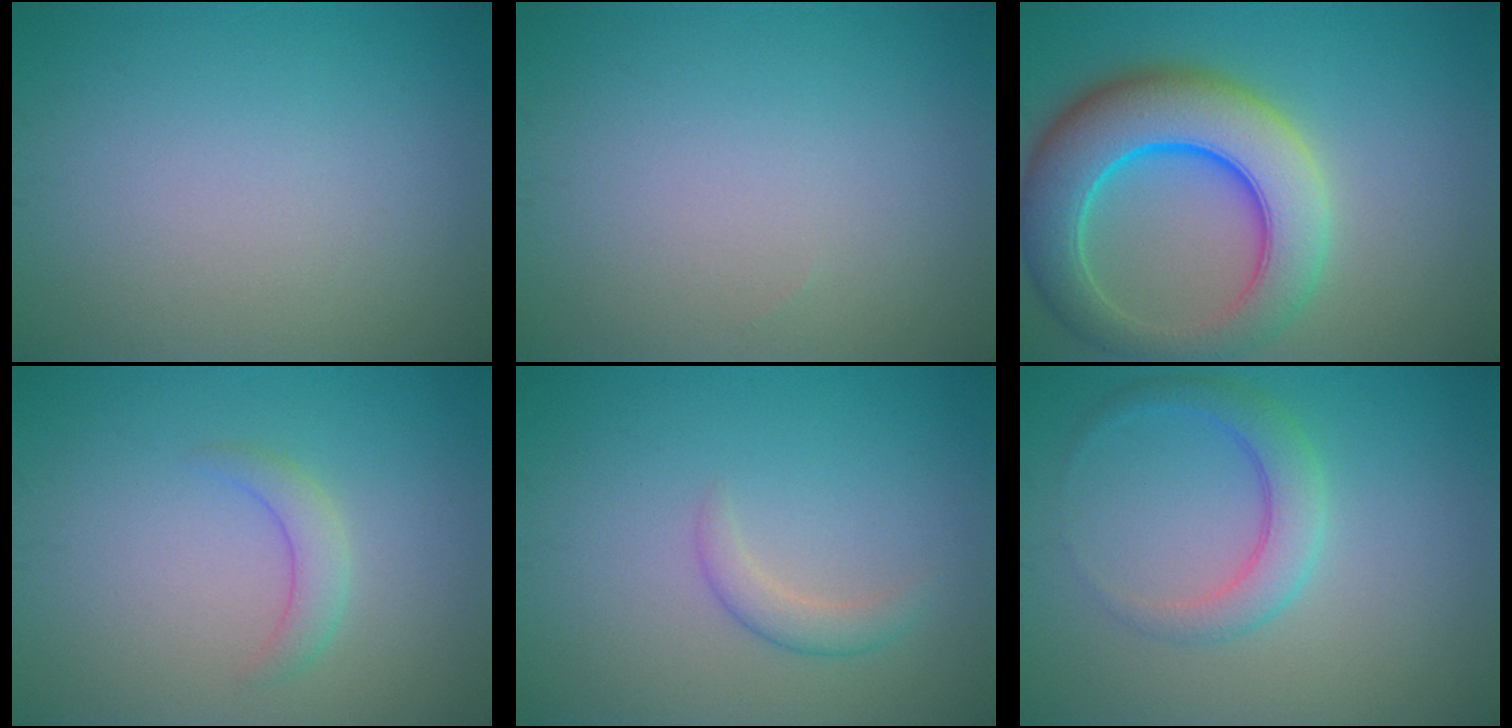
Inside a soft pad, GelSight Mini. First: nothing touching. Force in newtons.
{"total": 0.0}
{"total": 9.9, "press": 9.8, "slide": 0.5}
{"total": 1.9, "press": 1.9, "slide": 0.1}
{"total": 1.7, "press": 1.7, "slide": 0.1}
{"total": 3.0, "press": 3.0, "slide": 0.1}